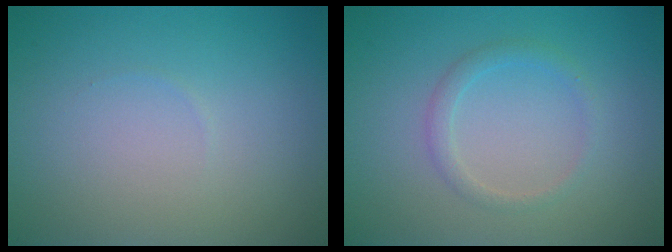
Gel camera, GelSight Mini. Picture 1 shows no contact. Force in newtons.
{"total": 1.5, "press": 1.5, "slide": 0.1}